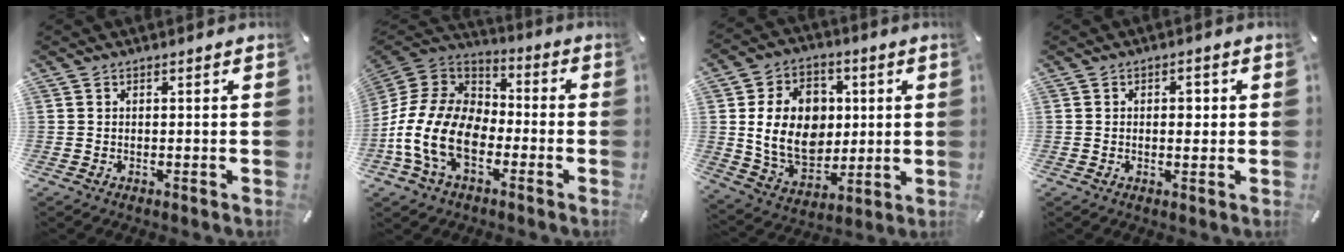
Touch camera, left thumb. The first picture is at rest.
{"total": 16.8, "force": [-7.3, 11.1, 10.4], "torque": [-0.233, 0.025, -0.134]}
{"total": 16.6, "force": [1.2, 13.1, 10.1], "torque": [-0.199, 0.004, 0.025]}
{"total": 3.0, "force": [0.1, 1.8, 2.4], "torque": [-0.024, -0.002, -0.006]}